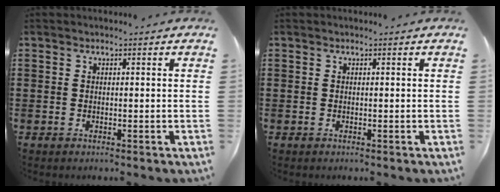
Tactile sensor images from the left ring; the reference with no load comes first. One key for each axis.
{"total": 0.0}